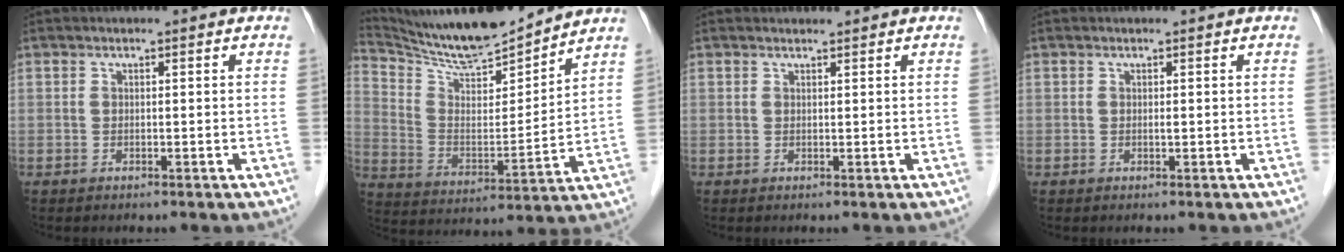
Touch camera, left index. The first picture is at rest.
{"total": 14.6, "force": [14.0, 0.7, 4.0], "torque": [-0.086, -0.004, 0.253]}
{"total": 0.7, "force": [0.7, 0.0, -0.1], "torque": [-0.011, 0.001, 0.014]}
{"total": 0.0}